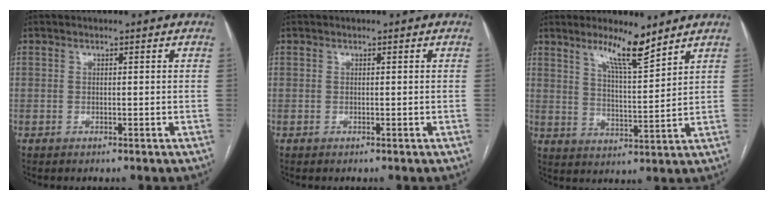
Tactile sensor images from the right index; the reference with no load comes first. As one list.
[{"total": 0.0}, {"total": 7.6, "force": [5.9, 0.2, 4.9], "torque": [-0.086, -0.014, 0.104]}]